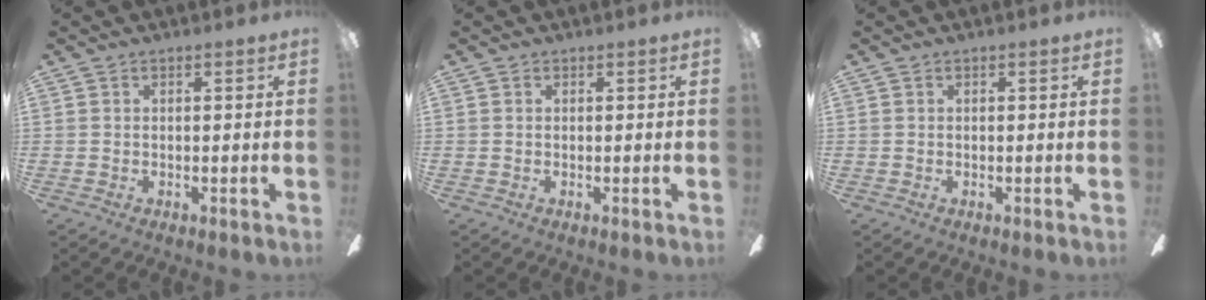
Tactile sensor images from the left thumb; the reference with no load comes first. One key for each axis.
{"total": 0.0}
{"total": 0.0}